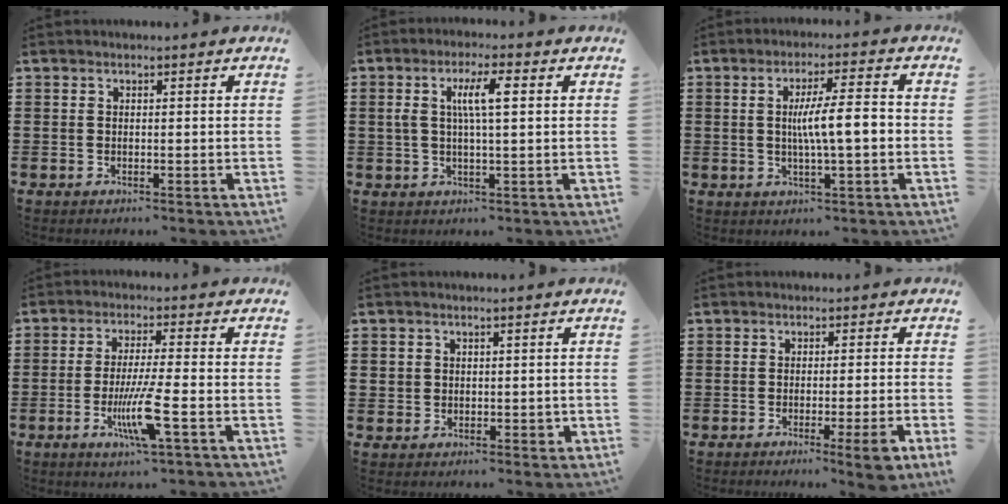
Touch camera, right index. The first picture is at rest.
{"total": 5.6, "force": [1.1, 1.3, 5.3], "torque": [-0.113, 0.005, 0.012]}
{"total": 7.0, "force": [-0.2, 0.9, 6.9], "torque": [-0.122, 0.001, -0.008]}
{"total": 8.4, "force": [-2.9, 0.5, 7.9], "torque": [-0.161, -0.023, -0.056]}
{"total": 2.3, "force": [0.5, 2.2, 0.5], "torque": [-0.017, 0.010, 0.008]}
{"total": 3.6, "force": [-1.8, -0.6, 3.0], "torque": [-0.047, -0.017, -0.029]}